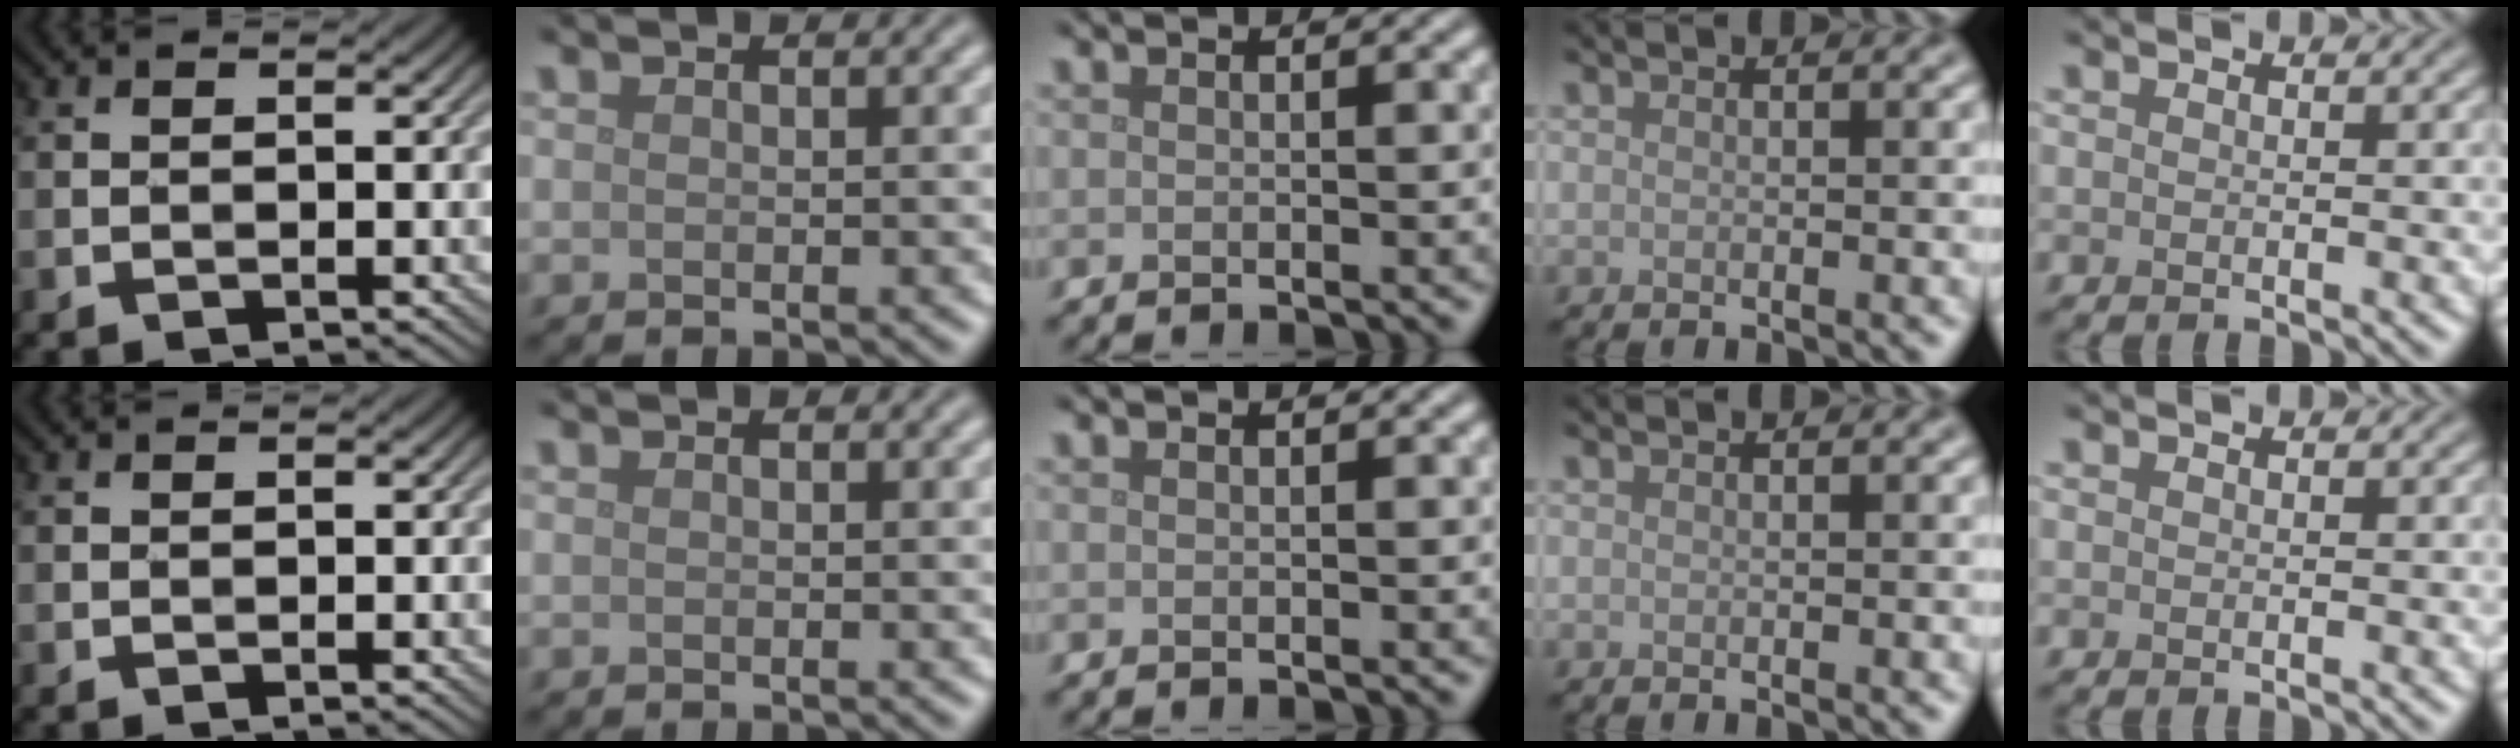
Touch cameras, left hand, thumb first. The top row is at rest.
{}